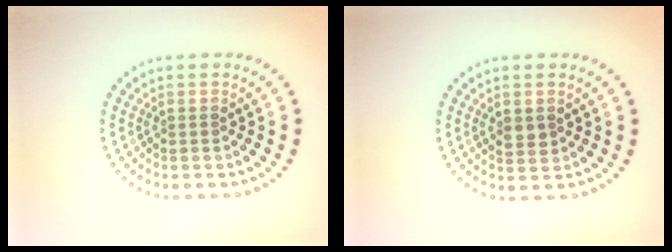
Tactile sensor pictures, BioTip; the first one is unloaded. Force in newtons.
{"total": 1.6, "press": 1.6, "slide": 0.2}